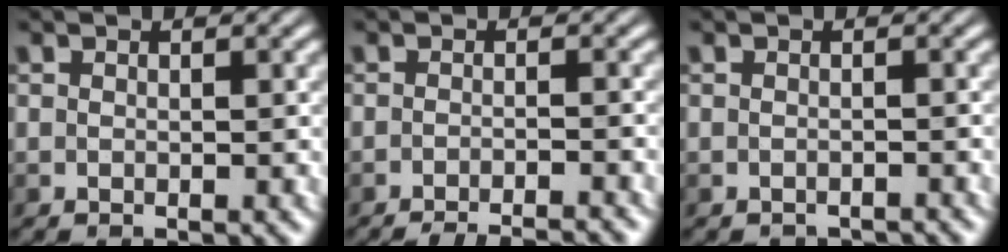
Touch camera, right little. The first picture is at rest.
{"total": 4.4, "force": [-3.4, 0.9, 2.6], "torque": [-0.010, 0.003, -0.053]}
{"total": 0.6, "force": [-0.6, -0.2, 0.0], "torque": [0.002, 0.002, -0.010]}